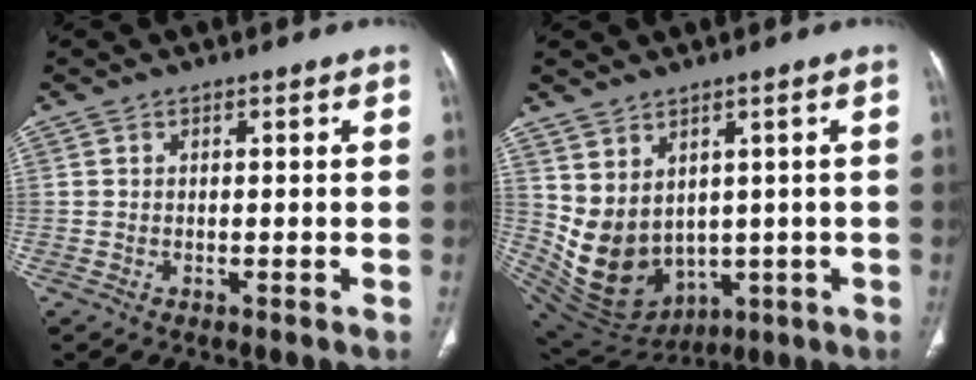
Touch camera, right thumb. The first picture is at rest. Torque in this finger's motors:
{"motor_torque": [-0.86, 0.99, 0.88, 0.81, 0.38]}